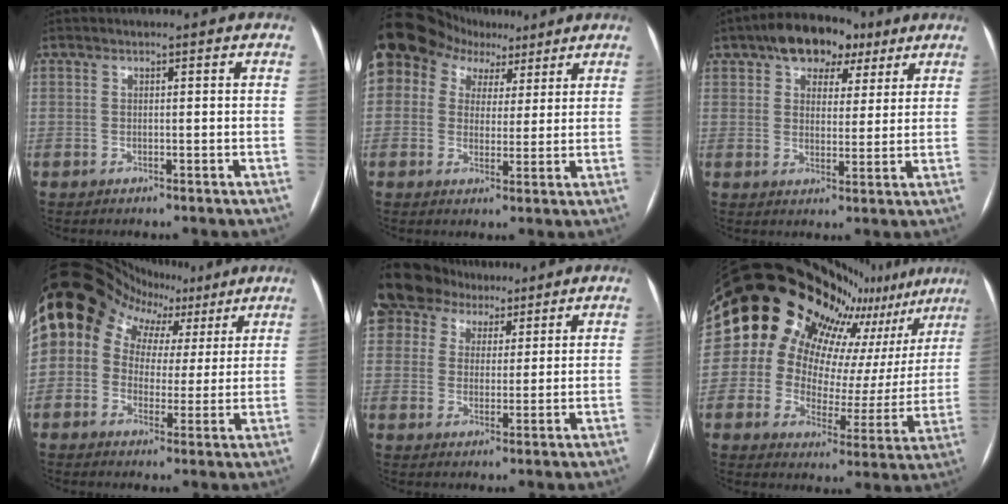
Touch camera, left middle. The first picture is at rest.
{"total": 21.1, "force": [10.8, 16.0, 8.6], "torque": [-0.238, 0.100, 0.197]}
{"total": 9.9, "force": [5.9, 5.9, 5.2], "torque": [-0.074, 0.031, 0.091]}
{"total": 16.8, "force": [6.5, 13.0, 8.5], "torque": [-0.151, 0.086, 0.103]}
{"total": 17.8, "force": [11.1, 12.6, 5.9], "torque": [-0.180, 0.065, 0.203]}
{"total": 21.8, "force": [17.9, 8.0, 9.6], "torque": [-0.146, -0.016, 0.223]}